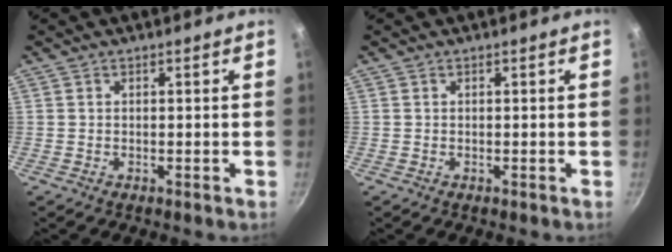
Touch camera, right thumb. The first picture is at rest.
{"total": 0.0}